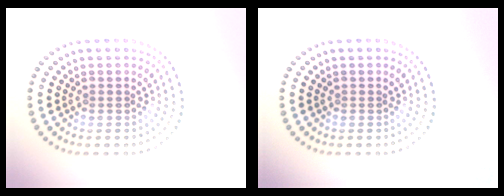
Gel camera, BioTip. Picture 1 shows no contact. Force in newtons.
{"total": 0.0}